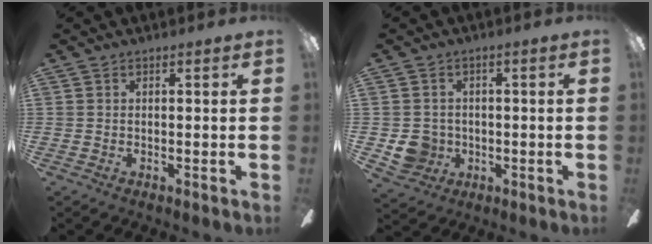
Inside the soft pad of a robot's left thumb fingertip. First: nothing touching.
{"total": 6.1, "force": [-0.8, 5.8, 1.7], "torque": [-0.036, 0.006, -0.009]}